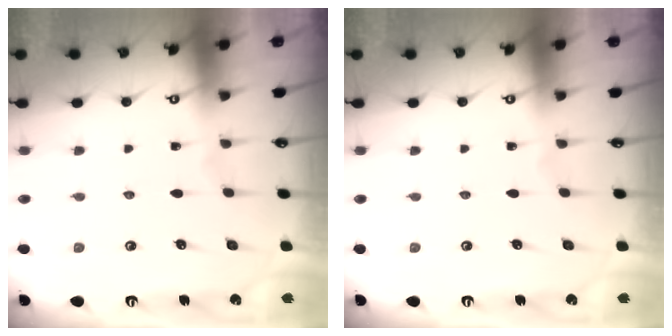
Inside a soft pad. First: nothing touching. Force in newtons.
{"total": 0.0}